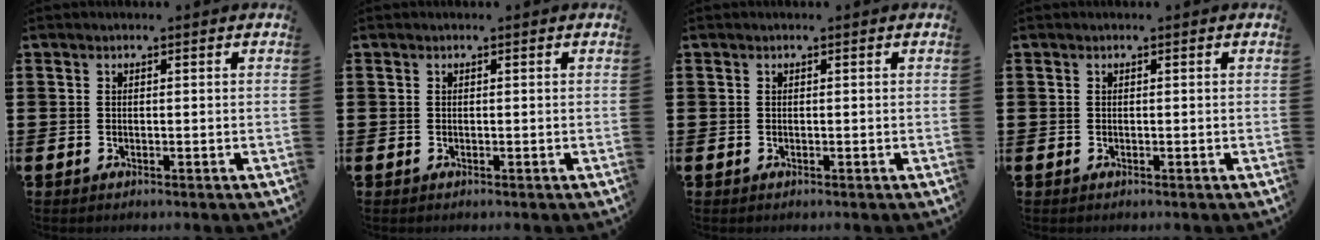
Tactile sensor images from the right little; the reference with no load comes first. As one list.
[{"total": 0.0}, {"total": 0.0}, {"total": 0.0}]